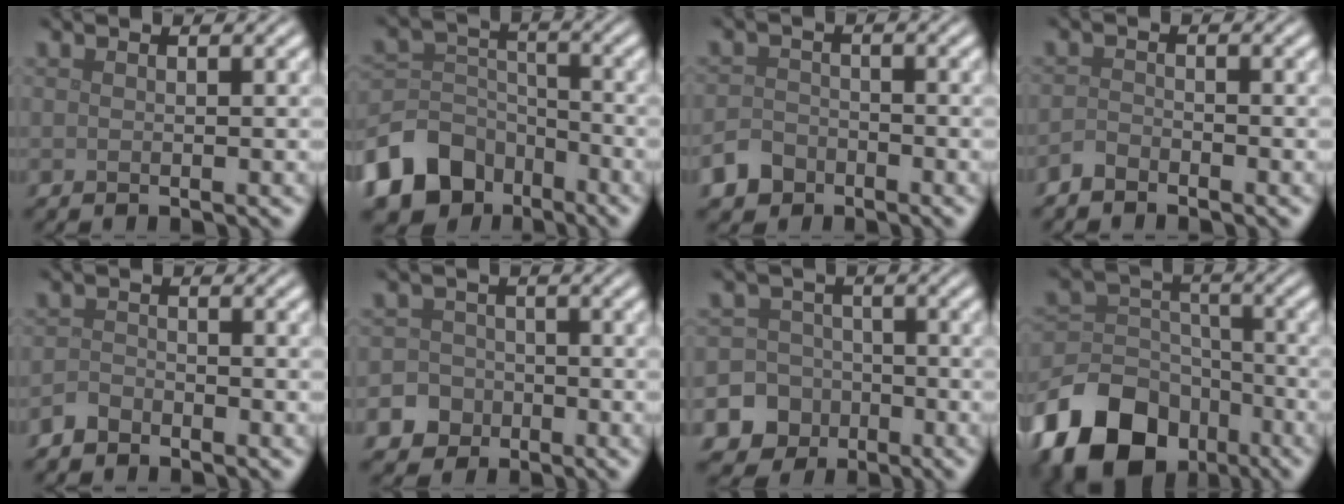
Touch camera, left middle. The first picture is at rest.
{"total": 8.9, "force": [-5.5, 6.4, 2.9], "torque": [-0.057, -0.003, -0.113]}
{"total": 3.0, "force": [-2.1, 2.1, 0.7], "torque": [-0.010, -0.004, -0.044]}
{"total": 1.3, "force": [-1.2, 0.5, 0.3], "torque": [-0.006, 0.002, -0.028]}
{"total": 1.6, "force": [-1.3, 0.7, 0.3], "torque": [-0.003, 0.004, -0.031]}
{"total": 5.1, "force": [-2.7, 4.2, 0.7], "torque": [0.008, -0.010, -0.064]}
{"total": 8.7, "force": [-4.2, 7.6, 1.0], "torque": [-0.004, -0.026, -0.090]}
{"total": 12.1, "force": [-7.1, 8.2, 5.3], "torque": [-0.118, -0.005, -0.137]}